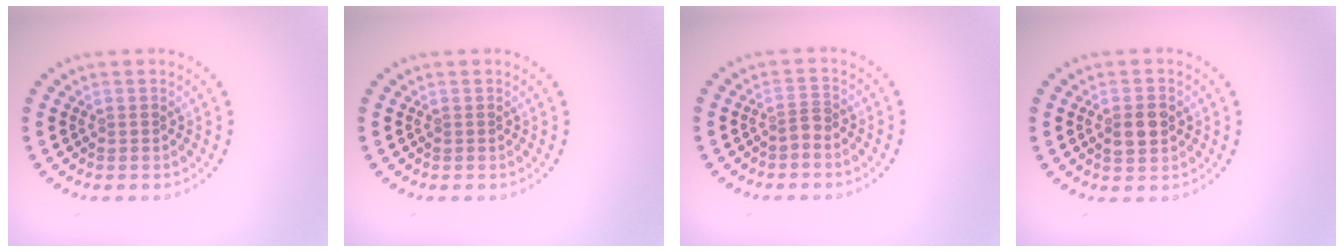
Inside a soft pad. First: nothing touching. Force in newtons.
{"total": 0.0}
{"total": 1.0, "press": 0.6, "slide": 0.8}
{"total": 2.4, "press": 2.4, "slide": 0.2}